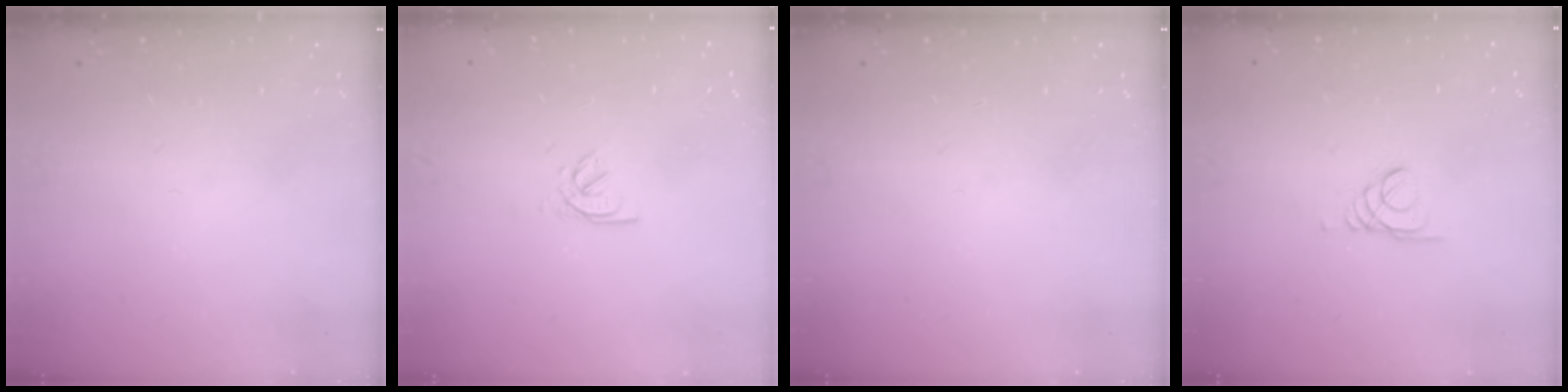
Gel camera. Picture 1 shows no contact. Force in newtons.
{"total": 2.2, "press": 2.2, "slide": 0.4}
{"total": 0.0}
{"total": 1.0, "press": 1.0, "slide": 0.1}